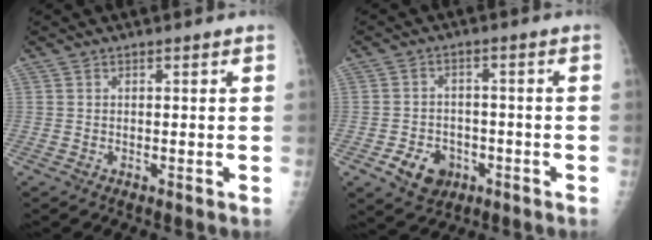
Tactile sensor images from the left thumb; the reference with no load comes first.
{"total": 7.2, "force": [-3.1, 5.6, 3.3], "torque": [-0.034, 0.018, -0.043]}